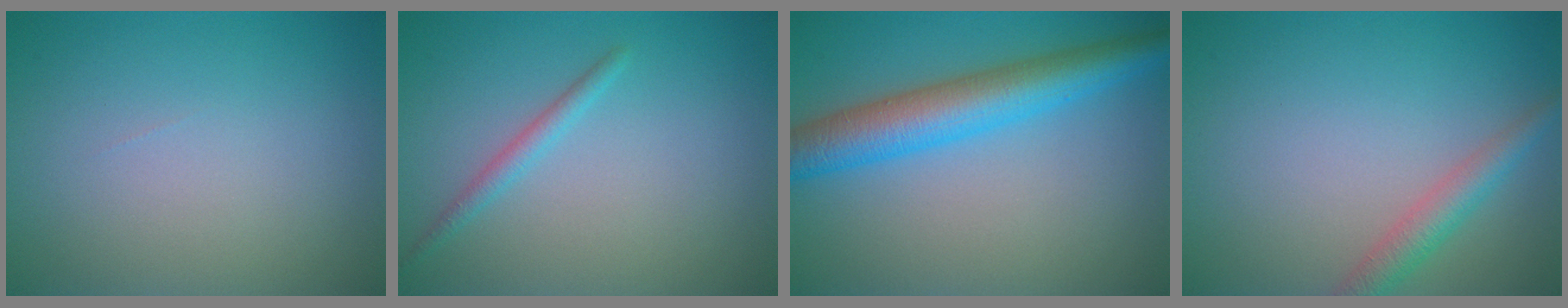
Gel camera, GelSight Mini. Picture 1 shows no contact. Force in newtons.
{"total": 1.4, "press": 1.4, "slide": 0.0}
{"total": 6.5, "press": 6.5, "slide": 0.1}
{"total": 2.7, "press": 2.7, "slide": 0.1}